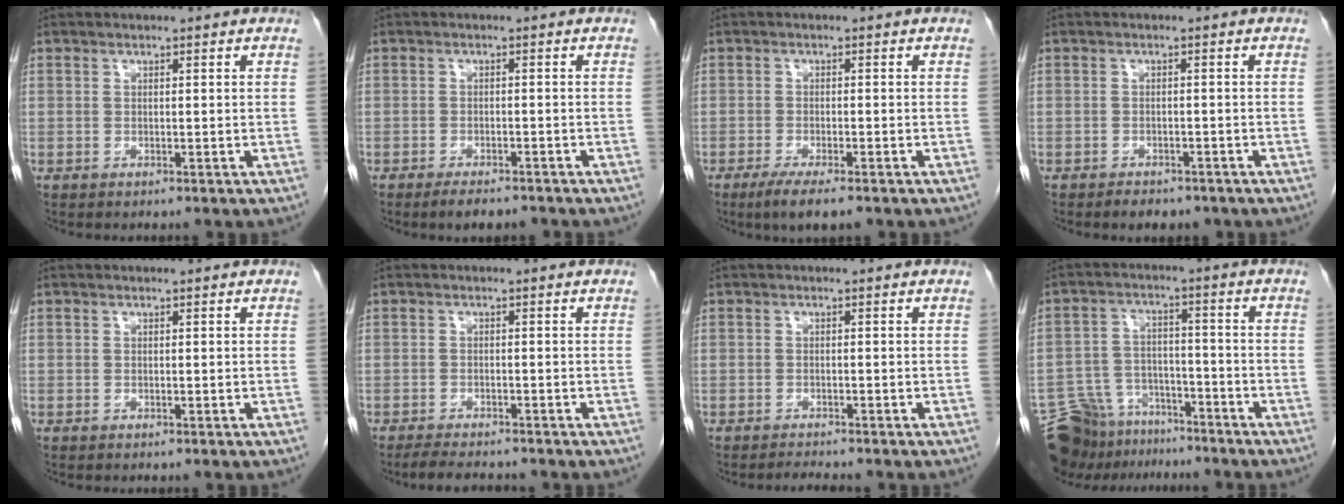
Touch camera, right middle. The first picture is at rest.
{"total": 3.7, "force": [-3.1, 0.9, 1.8], "torque": [-0.028, -0.003, -0.046]}
{"total": 5.0, "force": [-3.4, 0.7, 3.6], "torque": [-0.061, -0.012, -0.052]}
{"total": 3.6, "force": [-2.8, 1.7, 1.4], "torque": [-0.021, 0.000, -0.030]}
{"total": 0.0}
{"total": 4.7, "force": [-4.2, 0.7, 1.9], "torque": [-0.037, -0.015, -0.068]}
{"total": 1.3, "force": [-1.3, -0.4, 0.2], "torque": [-0.012, -0.010, -0.019]}
{"total": 12.6, "force": [-10.2, 6.4, 3.6], "torque": [-0.075, 0.020, -0.167]}